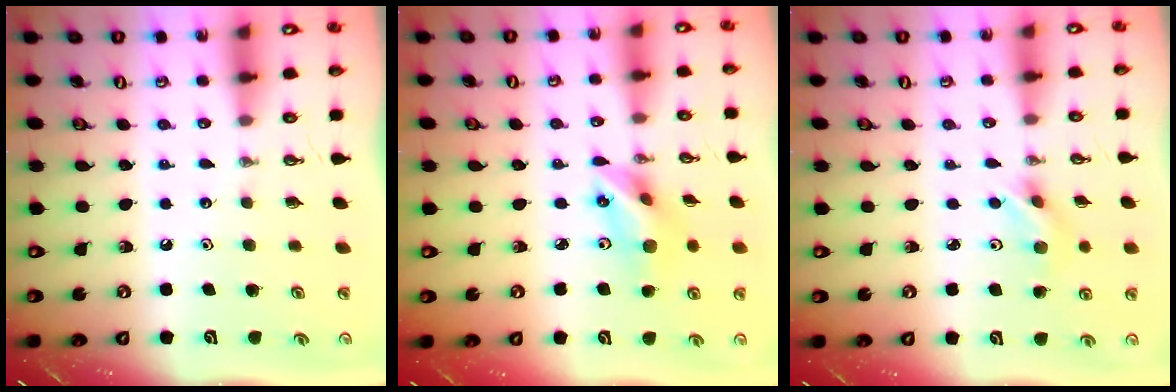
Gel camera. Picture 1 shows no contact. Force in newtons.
{"total": 10.5, "press": 10.2, "slide": 2.8}
{"total": 3.8, "press": 3.0, "slide": 2.3}